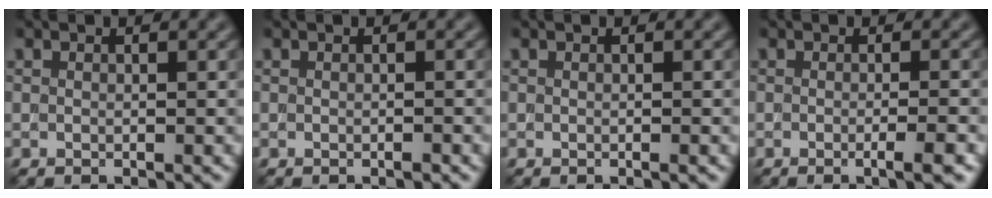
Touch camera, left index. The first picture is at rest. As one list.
[{"total": 0.5, "force": [-0.3, 0.1, 0.4], "torque": [-0.005, 0.001, -0.005]}, {"total": 0.9, "force": [-0.1, 0.3, 0.8], "torque": [-0.004, -0.001, -0.004]}, {"total": 3.1, "force": [-0.8, 0.9, 2.9], "torque": [-0.022, 0.000, -0.014]}]